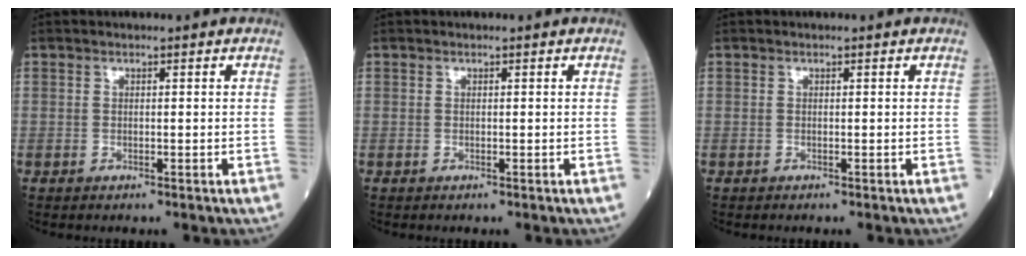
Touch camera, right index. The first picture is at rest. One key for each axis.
{"total": 0.0}
{"total": 0.0}